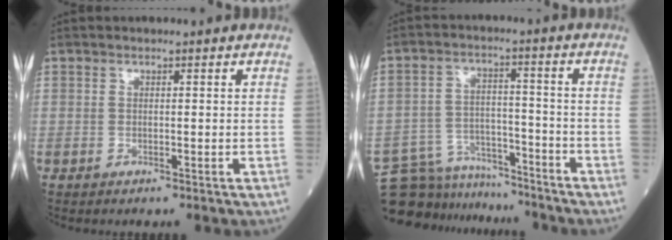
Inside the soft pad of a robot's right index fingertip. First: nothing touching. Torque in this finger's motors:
{"motor_torque": [0.16, -0.56, -0.03, -0.21]}